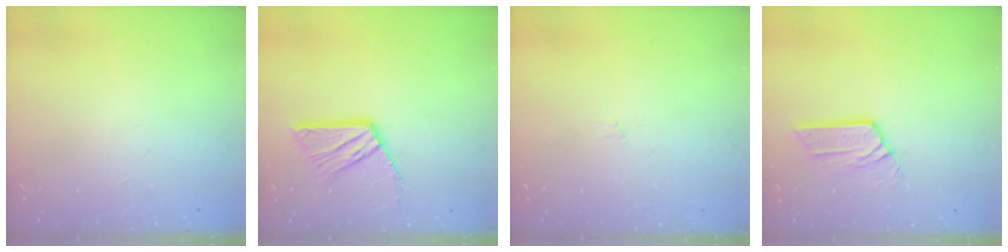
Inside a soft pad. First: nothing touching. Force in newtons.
{"total": 12.2, "press": 12.2, "slide": 1.0}
{"total": 2.8, "press": 2.8, "slide": 0.4}
{"total": 7.0, "press": 7.0, "slide": 0.5}